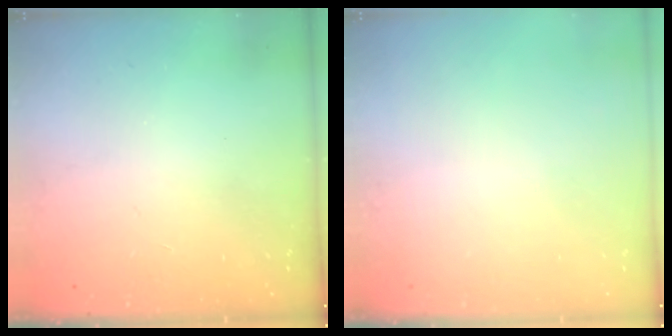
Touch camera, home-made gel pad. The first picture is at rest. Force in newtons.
{"total": 0.0}